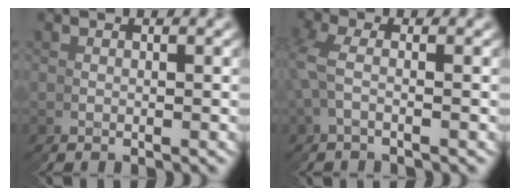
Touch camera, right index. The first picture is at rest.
{"total": 2.6, "force": [1.8, 1.9, 0.1], "torque": [-0.026, 0.013, 0.022]}